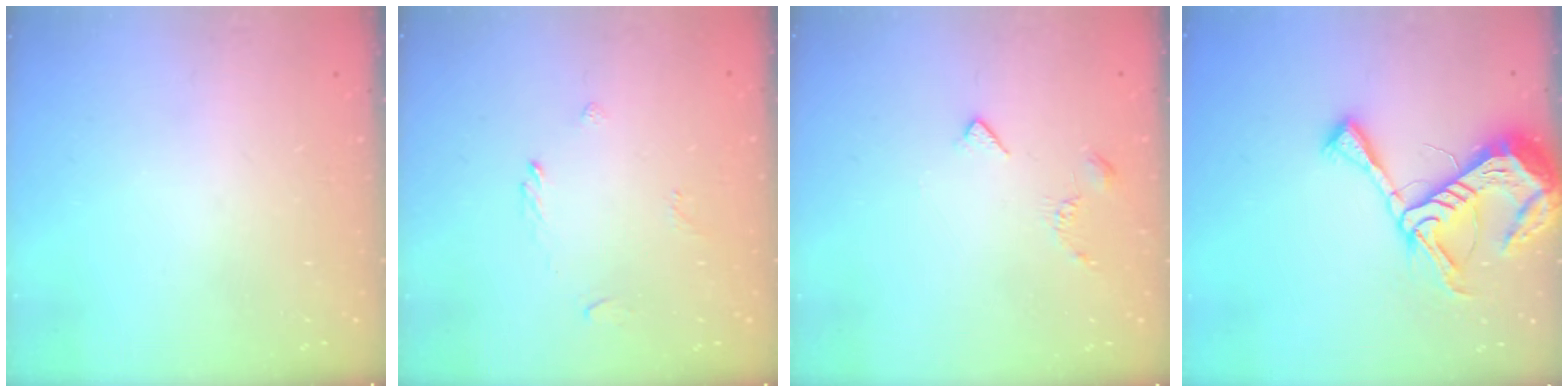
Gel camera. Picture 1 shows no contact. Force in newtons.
{"total": 2.6, "press": 2.5, "slide": 0.8}
{"total": 4.4, "press": 4.3, "slide": 0.9}
{"total": 14.1, "press": 14.0, "slide": 1.4}